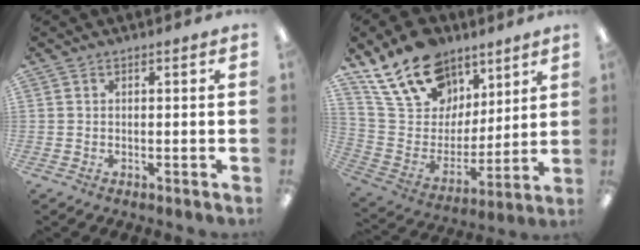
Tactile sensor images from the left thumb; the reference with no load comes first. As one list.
[{"total": 20.8, "force": [13.9, 12.8, 8.8], "torque": [-0.171, -0.071, 0.260]}]